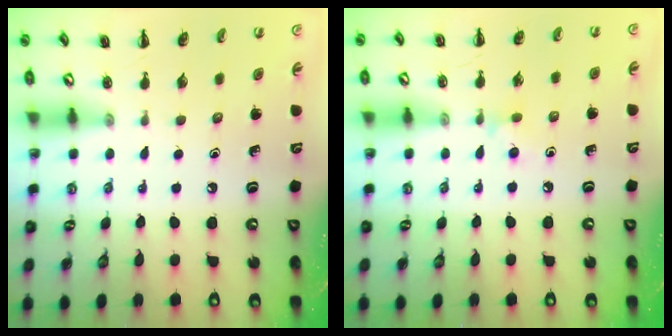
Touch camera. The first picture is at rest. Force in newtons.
{"total": 4.5, "press": 4.2, "slide": 1.5}